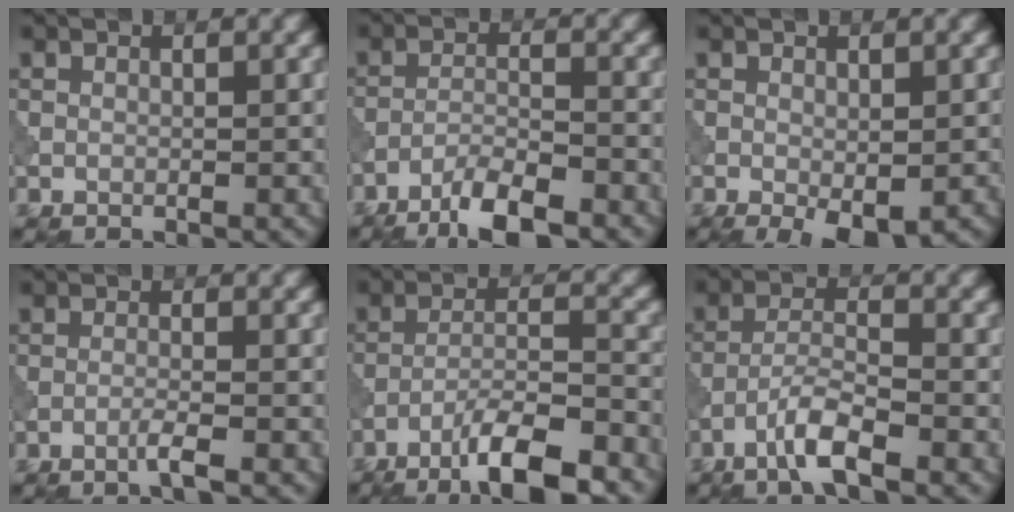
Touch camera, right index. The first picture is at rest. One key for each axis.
{"total": 5.6, "fx": -4.3, "fy": 1.0, "fz": 3.4, "tx": -0.062, "ty": 0.001, "tz": -0.081}
{"total": 3.7, "fx": -1.5, "fy": 1.5, "fz": 3.0, "tx": -0.044, "ty": -0.010, "tz": -0.017}
{"total": 1.7, "fx": -0.9, "fy": 0.1, "fz": 1.4, "tx": -0.020, "ty": 0.009, "tz": -0.027}
{"total": 8.0, "fx": -5.6, "fy": 1.4, "fz": 5.6, "tx": -0.091, "ty": 0.007, "tz": -0.099}
{"total": 3.8, "fx": -2.5, "fy": 0.5, "fz": 2.9, "tx": -0.057, "ty": 0.009, "tz": -0.059}